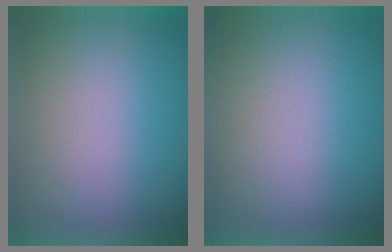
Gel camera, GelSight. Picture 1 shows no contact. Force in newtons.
{"total": 2.7}